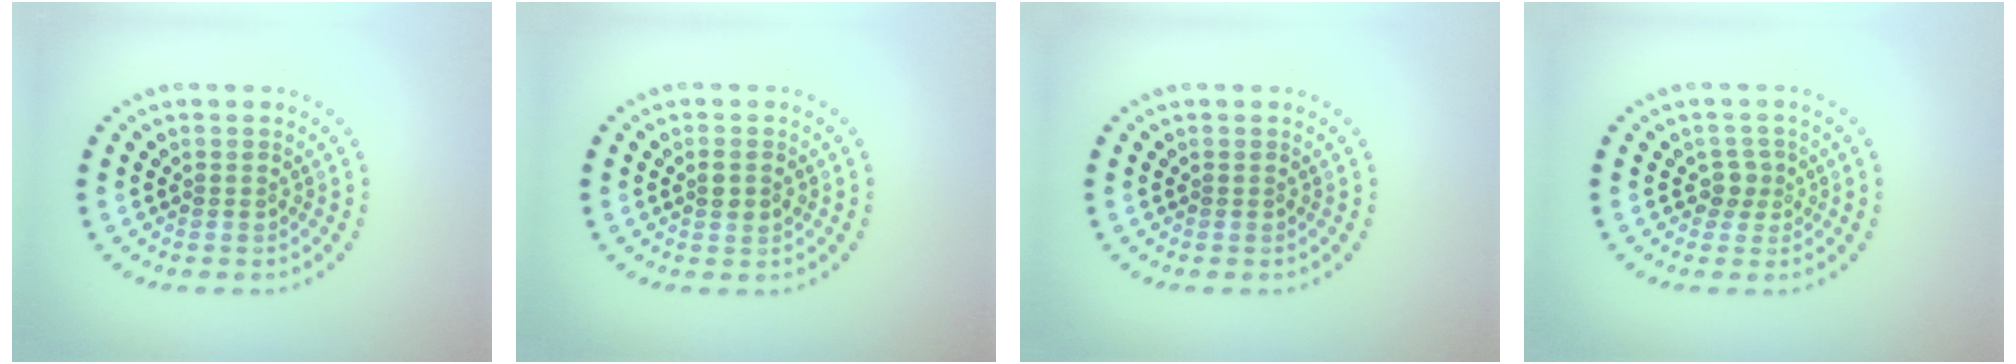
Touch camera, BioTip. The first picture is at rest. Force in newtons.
{"total": 1.4, "press": 1.3, "slide": 0.3}
{"total": 0.0}
{"total": 1.7, "press": 1.3, "slide": 1.1}